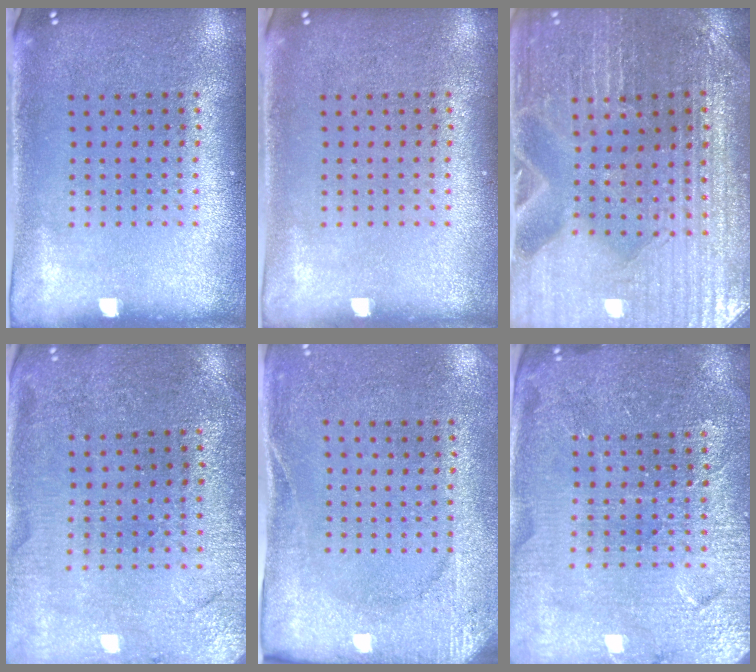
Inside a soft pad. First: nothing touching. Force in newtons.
{"total": 0.0}
{"total": 2.9, "press": 2.8, "slide": 0.3}
{"total": 0.5, "press": 0.5, "slide": 0.2}
{"total": 2.7, "press": 2.2, "slide": 1.5}
{"total": 4.3, "press": 4.1, "slide": 1.3}